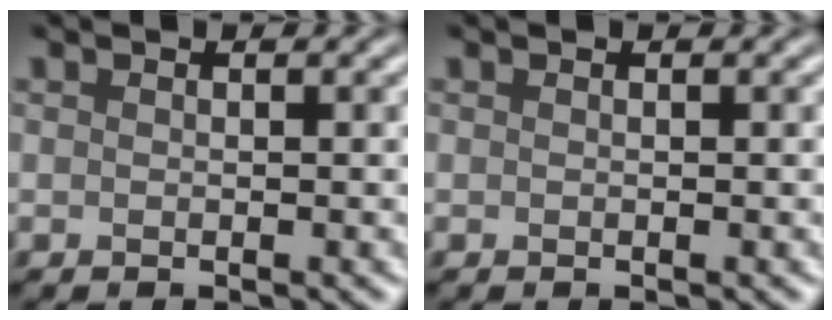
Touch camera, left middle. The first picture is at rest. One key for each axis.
{"total": 0.0}